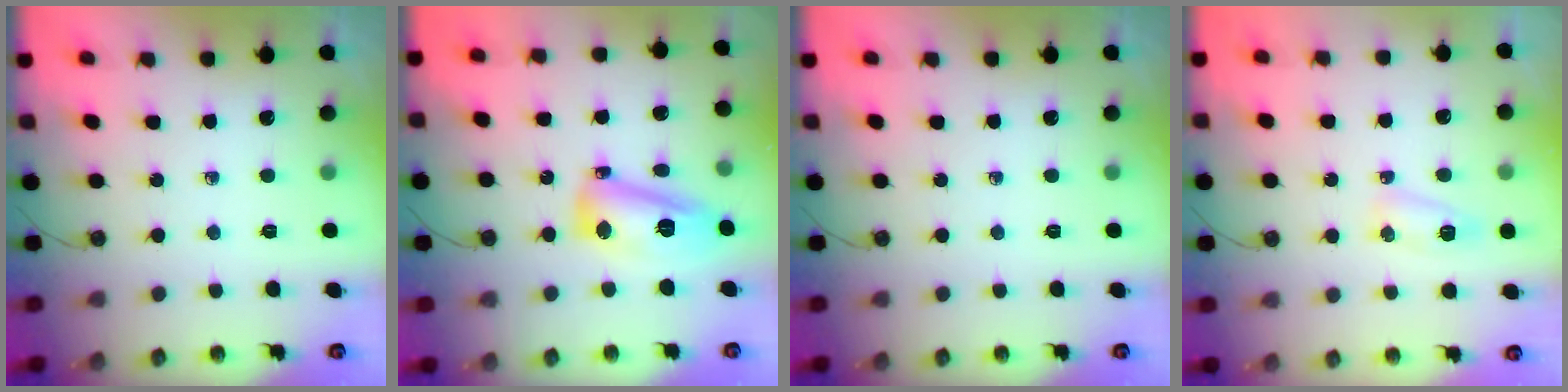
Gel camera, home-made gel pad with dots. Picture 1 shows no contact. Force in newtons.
{"total": 16.2, "press": 16.1, "slide": 1.1}
{"total": 0.0}
{"total": 10.9, "press": 6.2, "slide": 9.0}